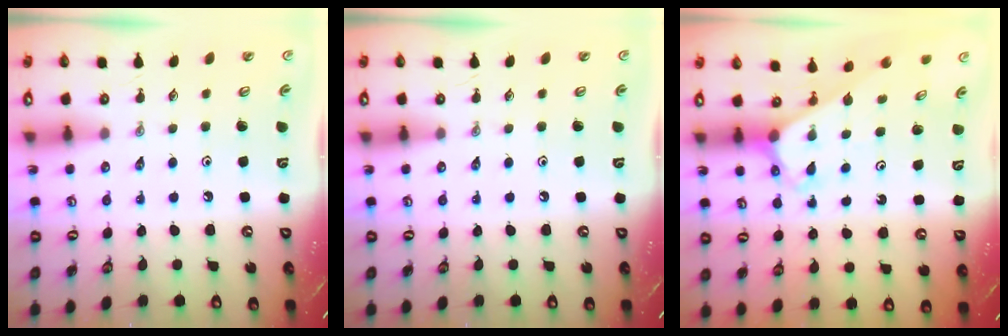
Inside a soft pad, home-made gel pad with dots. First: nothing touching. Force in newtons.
{"total": 0.0}
{"total": 2.7, "press": 2.7, "slide": 0.2}